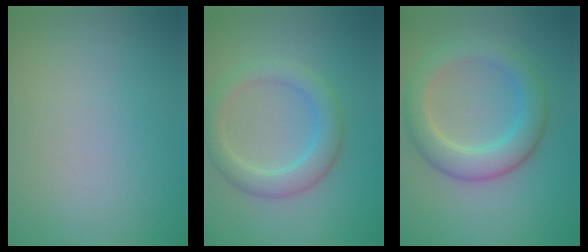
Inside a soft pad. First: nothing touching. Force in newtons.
{"total": 3.8, "press": 3.8, "slide": 0.1}
{"total": 4.8, "press": 4.8, "slide": 0.3}